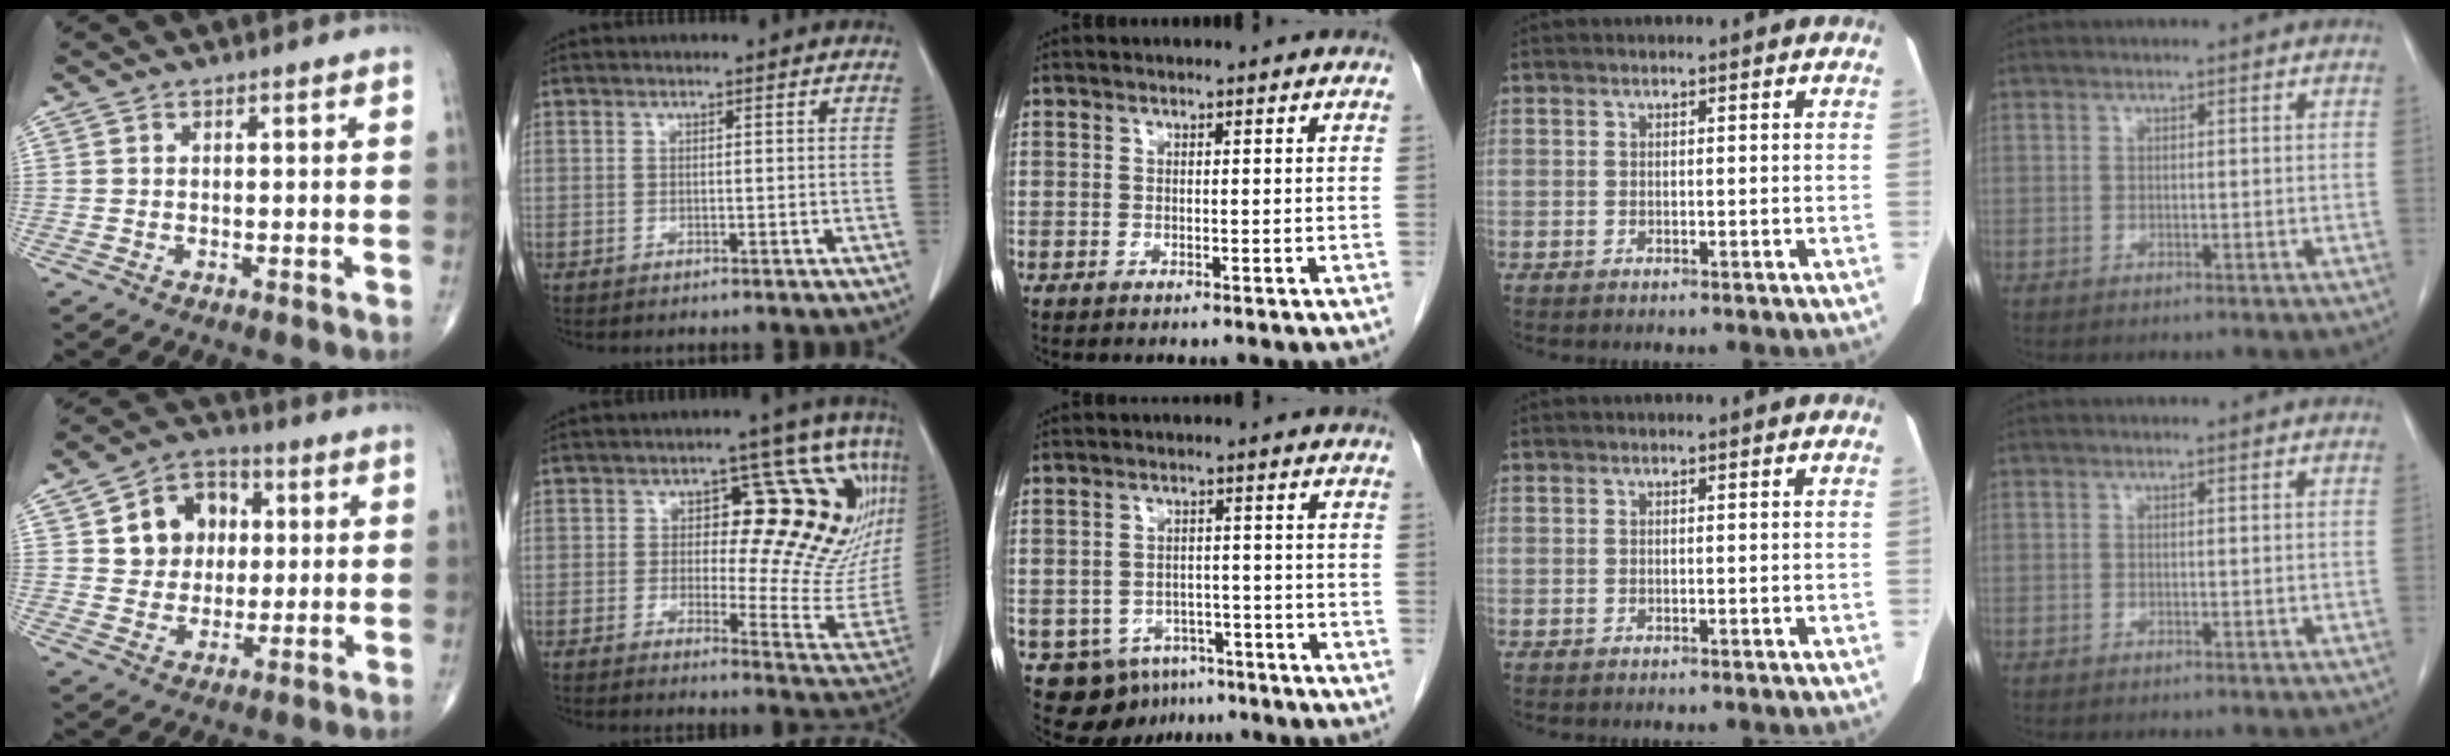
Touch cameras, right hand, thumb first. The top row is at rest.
{"thumb": {"total": 10.8, "force": [2.4, 9.0, 5.4], "torque": [-0.042, 0.005, 0.037]}, "index": {"total": 20.7, "force": [6.8, 8.6, 17.5], "torque": [-0.193, 0.016, 0.088]}, "middle": {"total": 8.3, "force": [-5.3, 6.0, 2.4], "torque": [-0.035, 0.010, -0.070]}}